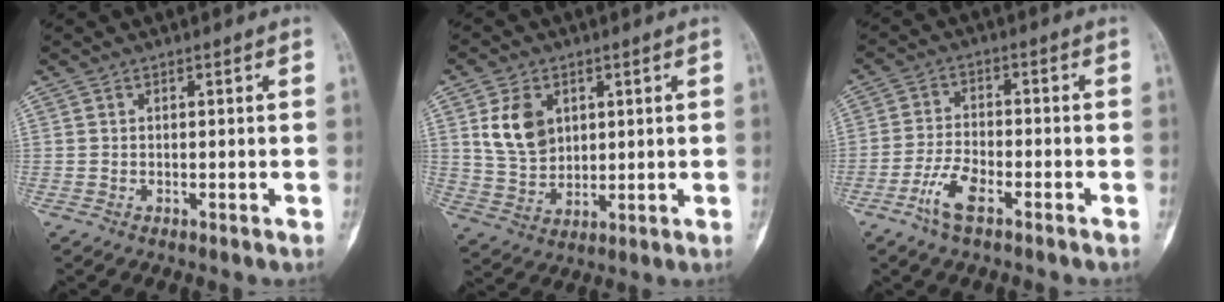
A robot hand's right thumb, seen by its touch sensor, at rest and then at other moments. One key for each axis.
{"total": 8.9, "fx": 3.0, "fy": 6.4, "fz": 5.4, "tx": -0.080, "ty": -0.015, "tz": 0.067}
{"total": 6.4, "fx": -3.8, "fy": 2.3, "fz": 4.7, "tx": -0.100, "ty": 0.017, "tz": -0.073}